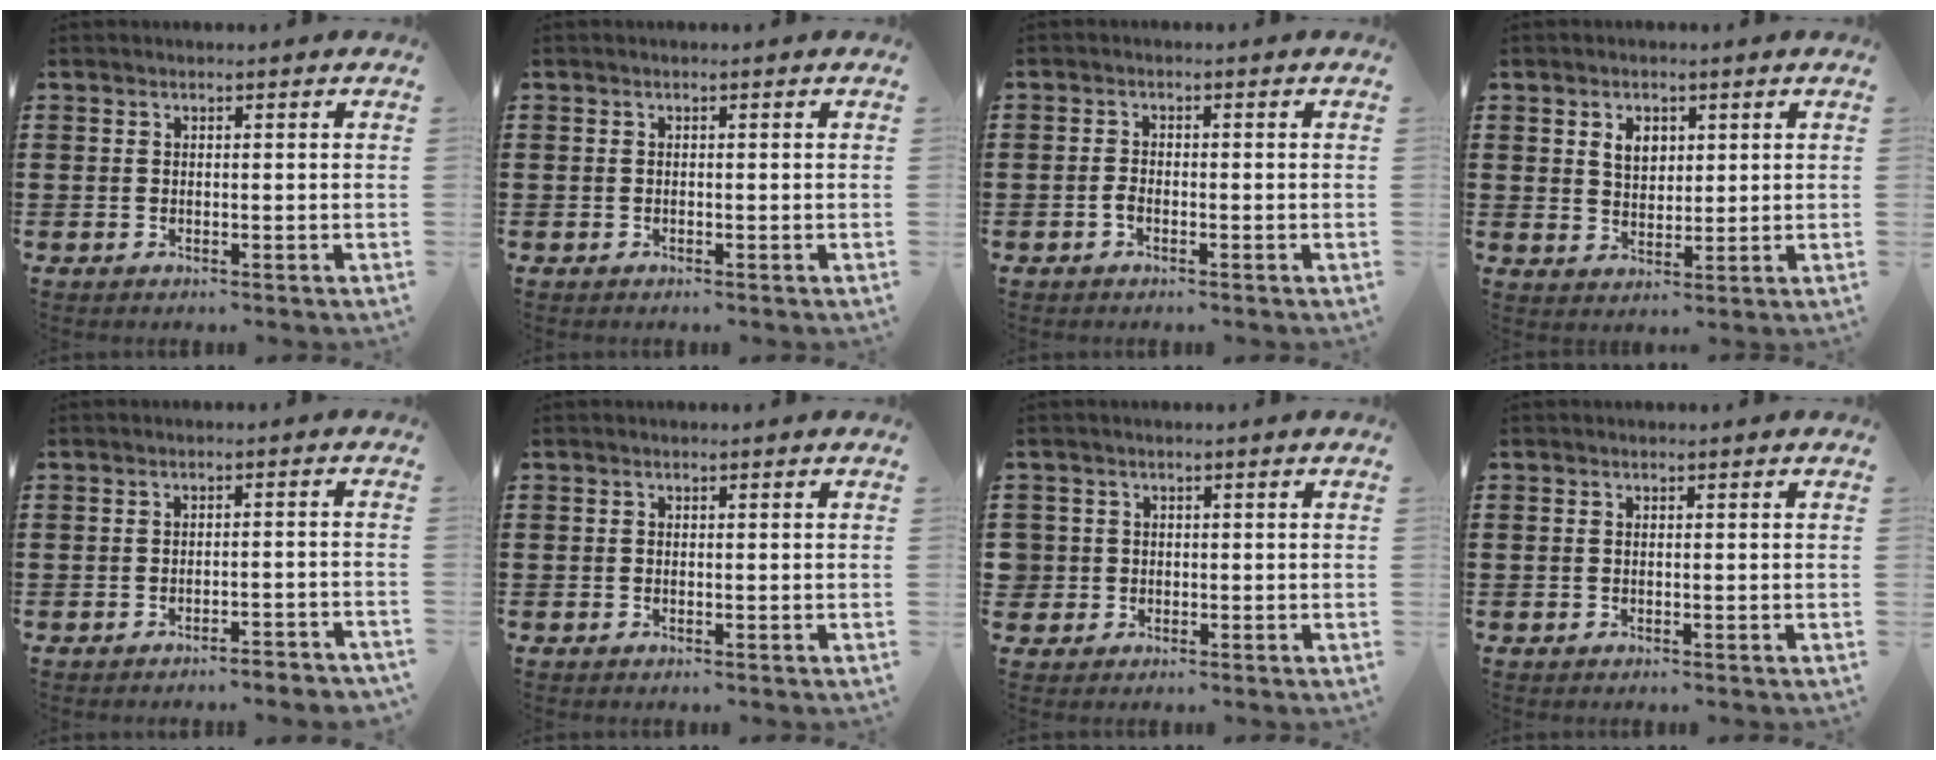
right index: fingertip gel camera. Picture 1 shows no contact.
{"total": 0.0}
{"total": 1.5, "force": [-0.8, 0.7, 1.1], "torque": [-0.023, 0.001, -0.014]}
{"total": 3.7, "force": [1.6, 2.5, 2.2], "torque": [-0.052, 0.009, 0.029]}
{"total": 2.2, "force": [-2.1, -0.2, 0.5], "torque": [-0.014, -0.002, -0.043]}
{"total": 0.0}
{"total": 1.8, "force": [-0.2, 1.8, 0.2], "torque": [-0.014, 0.004, -0.007]}
{"total": 0.0}